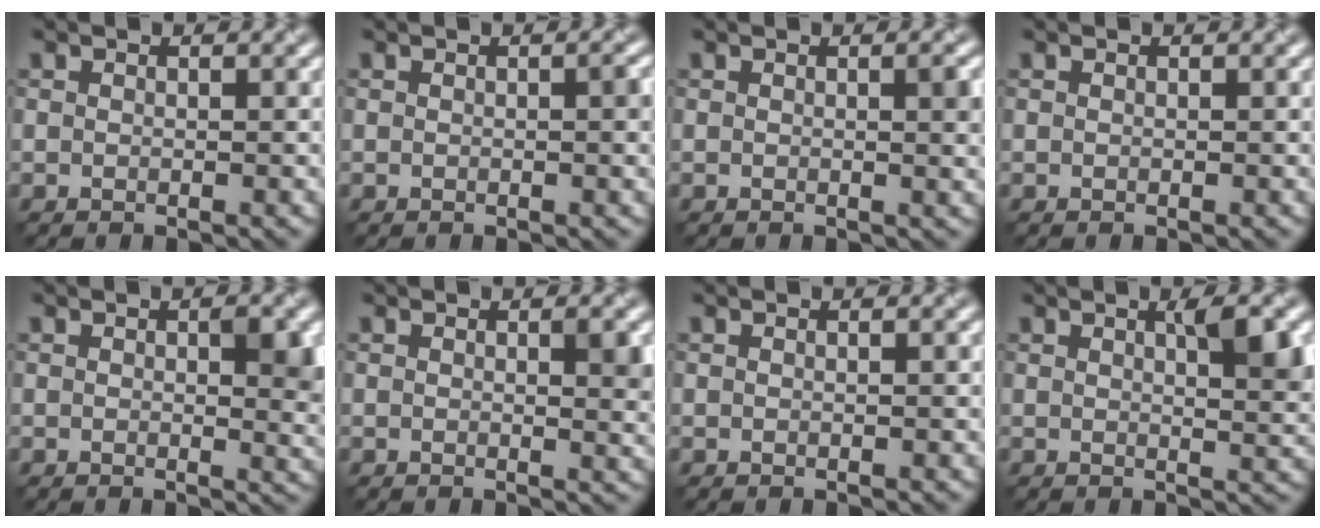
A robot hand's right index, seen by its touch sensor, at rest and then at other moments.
{"total": 1.5, "force": [0.0, 0.5, 1.4], "torque": [-0.016, 0.001, 0.002]}
{"total": 1.7, "force": [0.2, 0.5, 1.7], "torque": [-0.020, 0.000, 0.004]}
{"total": 0.0}
{"total": 3.4, "force": [0.5, 1.5, 3.0], "torque": [-0.037, -0.004, 0.010]}
{"total": 2.1, "force": [0.4, 0.7, 1.9], "torque": [-0.025, -0.003, 0.009]}
{"total": 0.0}
{"total": 3.3, "force": [1.2, 0.7, 3.0], "torque": [-0.044, 0.000, 0.021]}